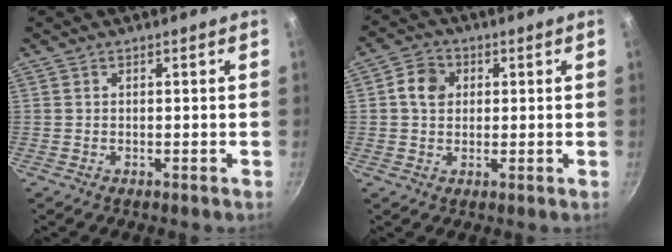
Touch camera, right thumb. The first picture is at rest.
{"total": 5.4, "force": [1.1, 4.5, 2.7], "torque": [-0.031, 0.007, 0.010]}